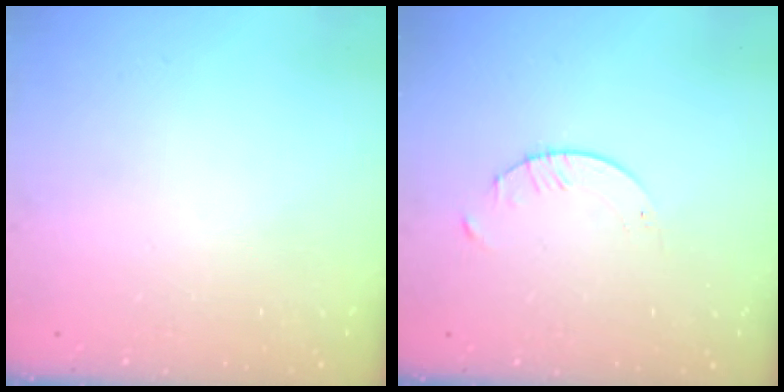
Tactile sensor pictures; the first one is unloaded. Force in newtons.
{"total": 2.1, "press": 2.1, "slide": 0.3}